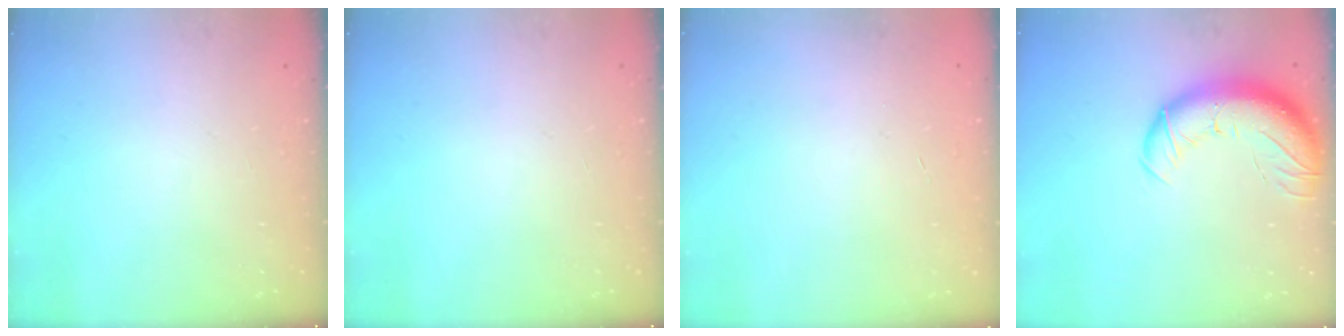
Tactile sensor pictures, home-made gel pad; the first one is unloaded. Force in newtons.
{"total": 0.0}
{"total": 0.6, "press": 0.5, "slide": 0.2}
{"total": 15.2, "press": 14.7, "slide": 3.6}